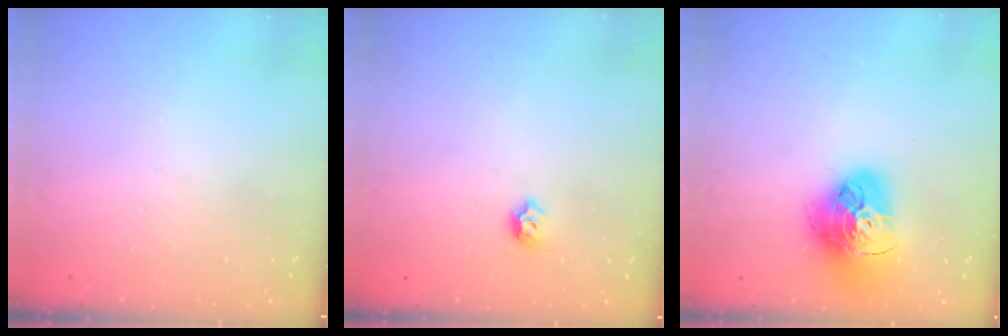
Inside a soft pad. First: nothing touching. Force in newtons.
{"total": 4.0, "press": 3.9, "slide": 0.8}
{"total": 18.4, "press": 18.3, "slide": 1.9}